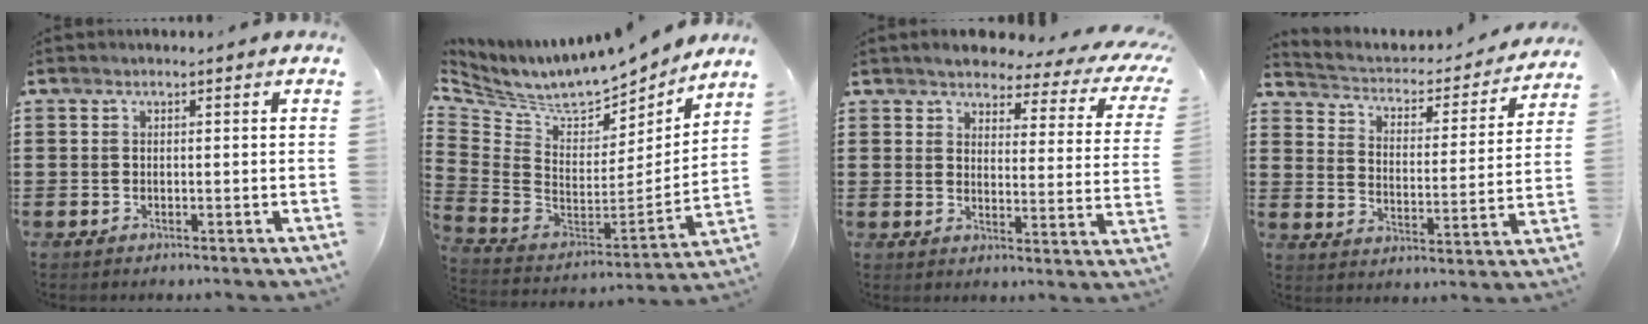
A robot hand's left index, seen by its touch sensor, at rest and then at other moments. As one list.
[{"total": 8.0, "force": [7.5, 1.7, 2.5], "torque": [-0.084, -0.073, 0.124]}, {"total": 3.7, "force": [3.4, 0.5, 1.4], "torque": [-0.041, -0.026, 0.050]}, {"total": 2.3, "force": [2.0, 1.0, 0.6], "torque": [-0.030, -0.025, 0.023]}]